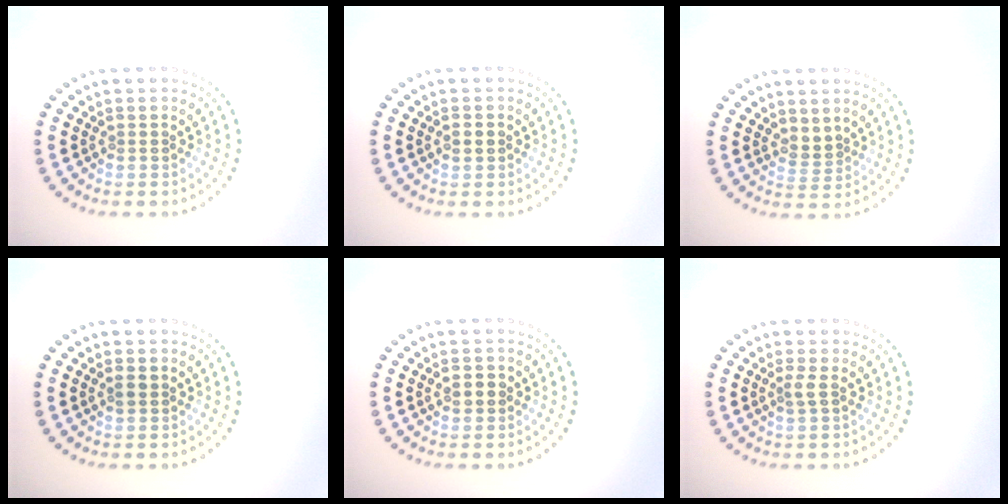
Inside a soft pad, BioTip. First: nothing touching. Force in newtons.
{"total": 1.2, "press": 1.2, "slide": 0.1}
{"total": 1.4, "press": 1.0, "slide": 0.9}
{"total": 0.9, "press": 0.8, "slide": 0.3}
{"total": 1.5, "press": 1.5, "slide": 0.1}
{"total": 1.1, "press": 0.8, "slide": 0.7}